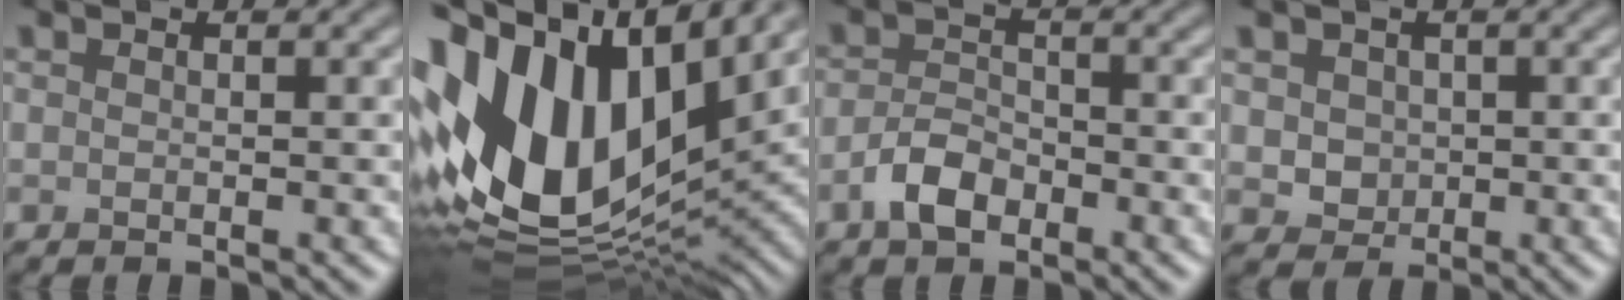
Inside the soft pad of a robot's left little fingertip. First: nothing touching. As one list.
[{"total": 17.5, "force": [3.3, 10.4, 13.6], "torque": [-0.286, 0.013, 0.053]}, {"total": 3.1, "force": [-1.8, 1.7, 1.8], "torque": [-0.036, 0.005, -0.038]}, {"total": 2.6, "force": [0.5, 2.3, 1.1], "torque": [-0.024, 0.001, 0.016]}]